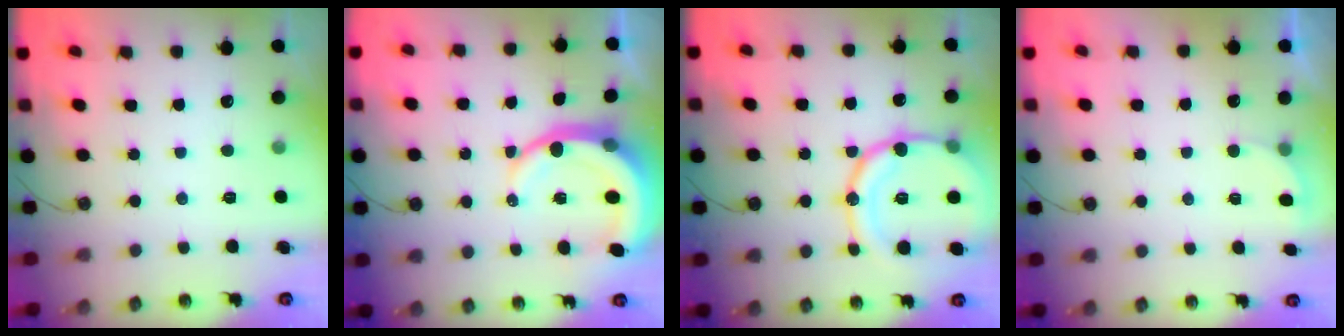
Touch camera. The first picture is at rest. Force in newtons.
{"total": 10.8, "press": 10.7, "slide": 1.2}
{"total": 19.0, "press": 18.7, "slide": 3.2}
{"total": 2.2, "press": 2.0, "slide": 1.0}